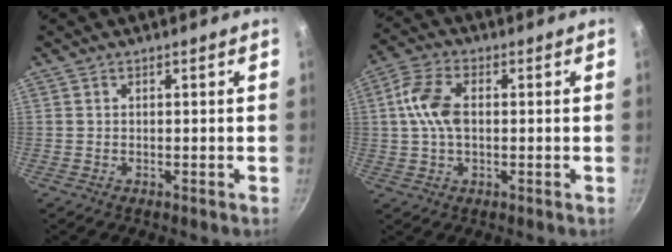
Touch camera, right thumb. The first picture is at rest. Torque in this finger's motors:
{"motor_torque": [-0.04, 0.10, 0.44, 0.62, 0.07]}